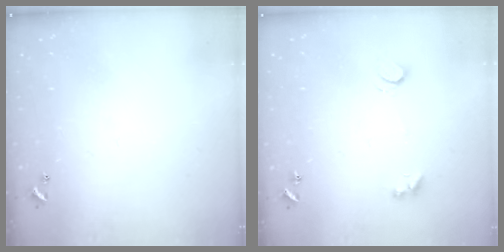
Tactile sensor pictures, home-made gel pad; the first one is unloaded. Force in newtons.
{"total": 1.4, "press": 1.2, "slide": 0.6}